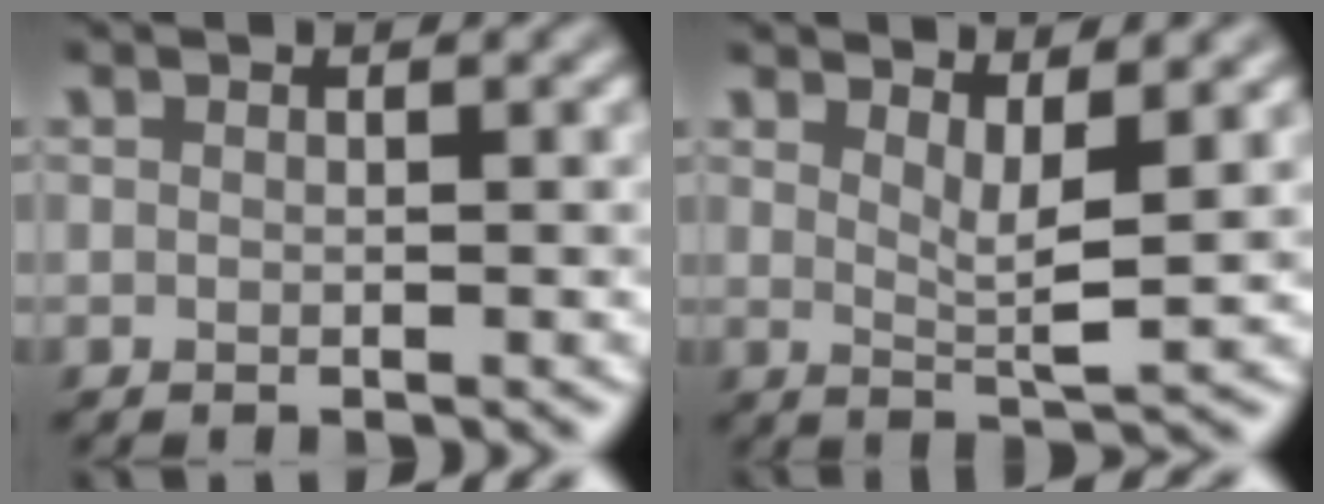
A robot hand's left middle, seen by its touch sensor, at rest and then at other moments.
{"total": 3.1, "force": [1.7, 0.7, 2.5], "torque": [-0.036, -0.011, 0.029]}